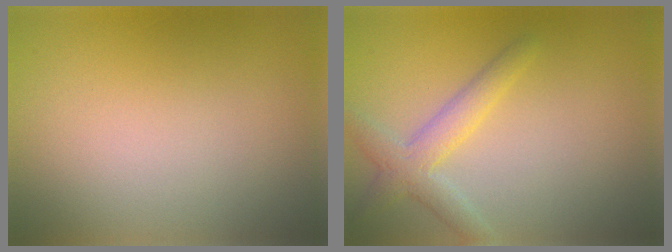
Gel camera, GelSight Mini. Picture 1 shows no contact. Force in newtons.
{"total": 3.0, "press": 3.0, "slide": 0.1}